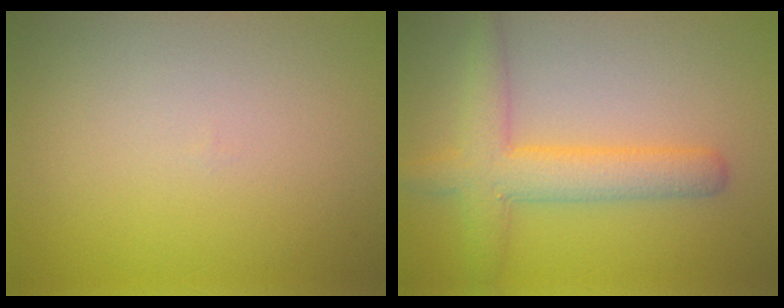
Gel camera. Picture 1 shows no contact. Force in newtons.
{"total": 4.9, "press": 4.9, "slide": 0.3}